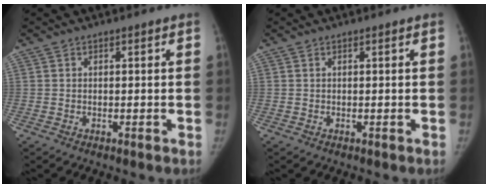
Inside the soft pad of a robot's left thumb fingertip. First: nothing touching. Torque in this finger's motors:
{"motor_torque": [-0.23, -0.30, 0.36, -0.24, 0.02]}